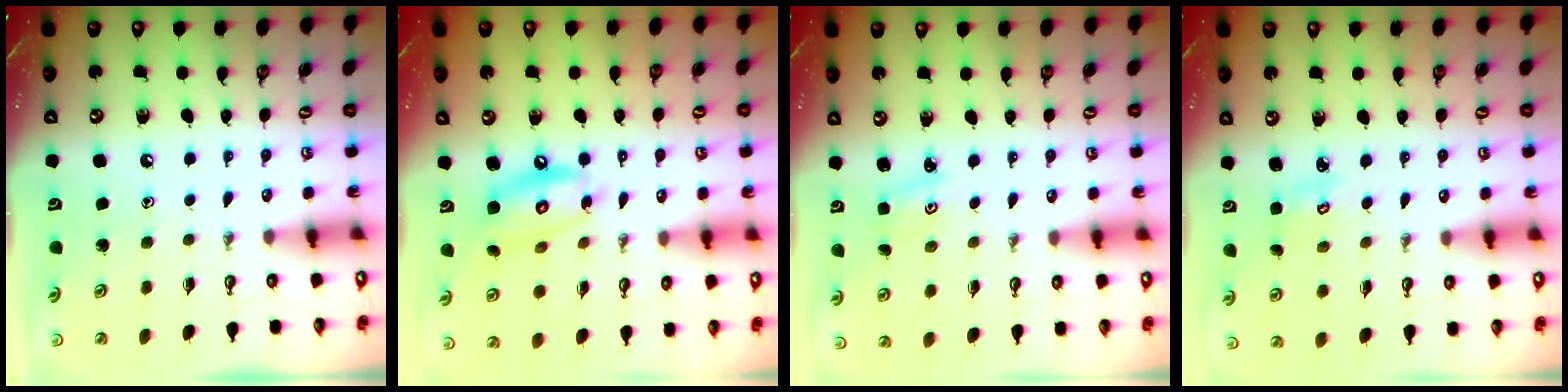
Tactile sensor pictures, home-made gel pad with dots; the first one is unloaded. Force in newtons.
{"total": 12.2, "press": 12.2, "slide": 1.0}
{"total": 1.3, "press": 1.3, "slide": 0.2}
{"total": 2.0, "press": 2.0, "slide": 0.1}